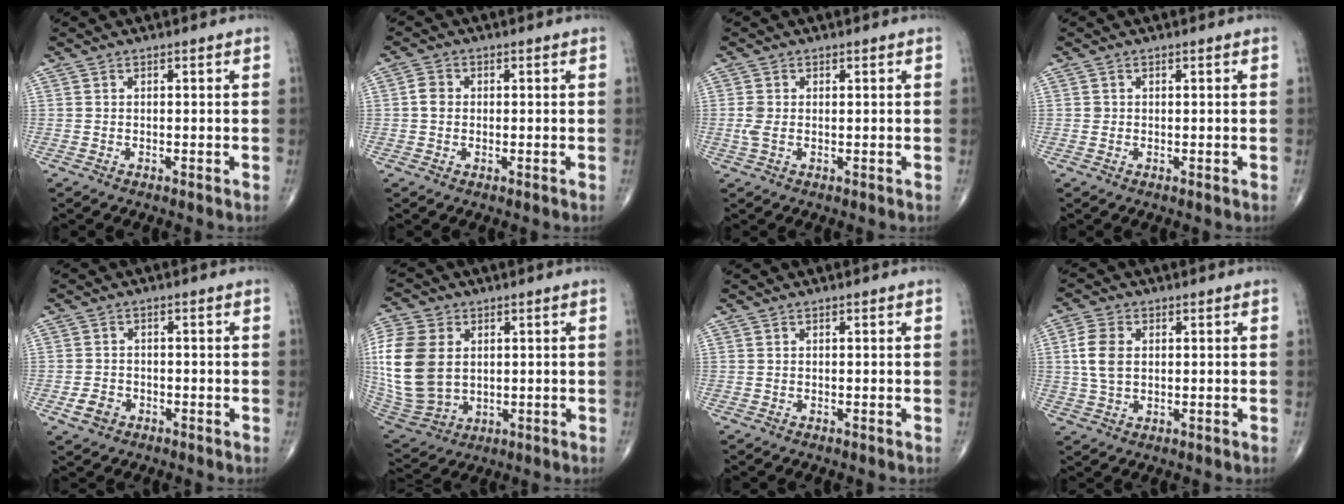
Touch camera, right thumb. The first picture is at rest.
{"total": 2.6, "force": [0.0, 2.2, 1.4], "torque": [-0.021, 0.005, -0.006]}
{"total": 2.5, "force": [0.1, 1.5, 2.0], "torque": [-0.057, 0.007, 0.003]}
{"total": 0.6, "force": [0.1, 0.6, 0.1], "torque": [0.002, 0.001, 0.002]}
{"total": 3.3, "force": [-1.5, 2.5, 1.4], "torque": [-0.020, 0.011, -0.025]}
{"total": 17.7, "force": [2.2, 12.8, 12.1], "torque": [-0.268, -0.013, 0.055]}
{"total": 0.0}
{"total": 6.3, "force": [1.0, 4.1, 4.7], "torque": [-0.099, 0.003, 0.018]}